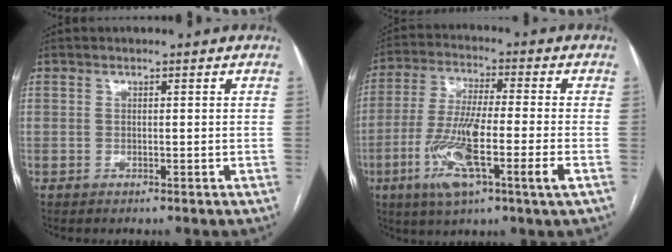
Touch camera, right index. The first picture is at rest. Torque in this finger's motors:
{"motor_torque": [1.82, -0.33, 0.94, 0.21]}